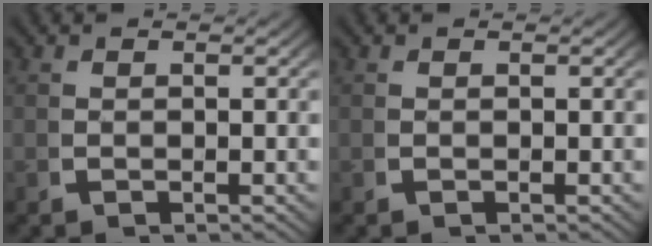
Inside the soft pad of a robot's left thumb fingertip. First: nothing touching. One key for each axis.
{"total": 0.0}